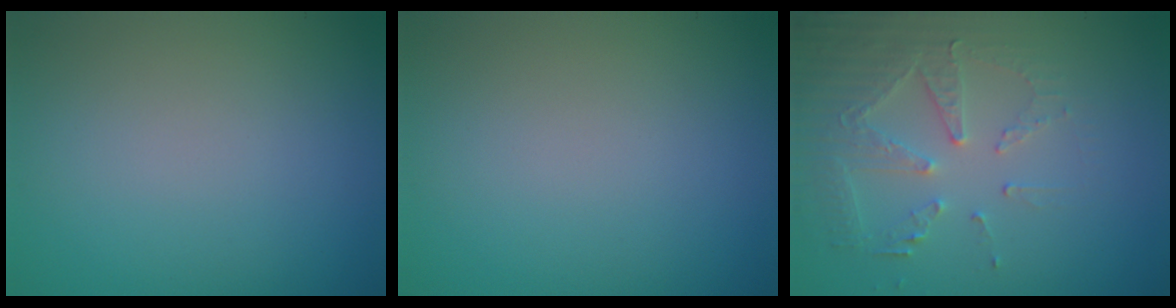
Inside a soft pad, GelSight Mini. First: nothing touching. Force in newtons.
{"total": 0.0}
{"total": 5.3, "press": 3.6, "slide": 3.8}